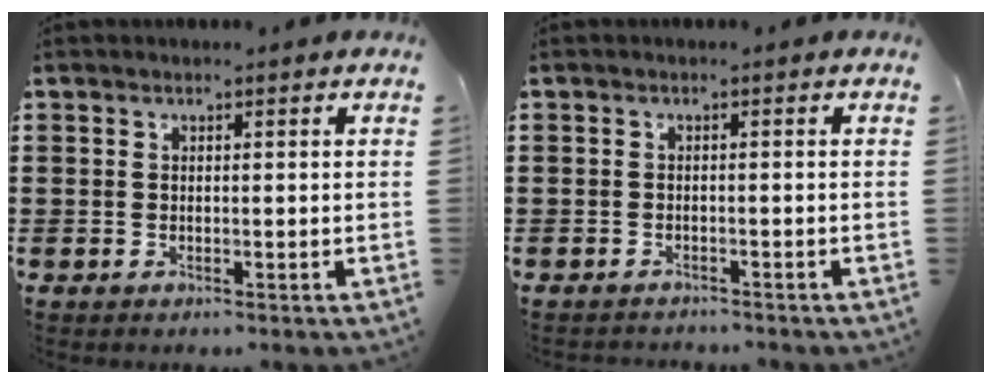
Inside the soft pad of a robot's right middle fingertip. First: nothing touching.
{"total": 1.1, "force": [-1.1, 0.1, -0.1], "torque": [-0.001, 0.003, -0.025]}